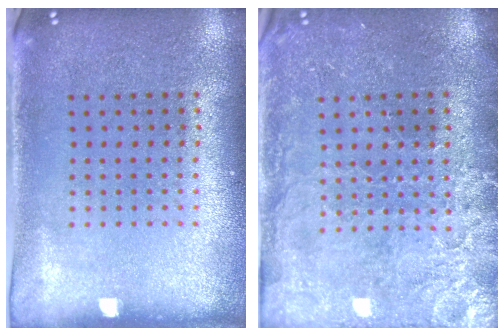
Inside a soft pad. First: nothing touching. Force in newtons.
{"total": 3.4, "press": 3.2, "slide": 1.3}